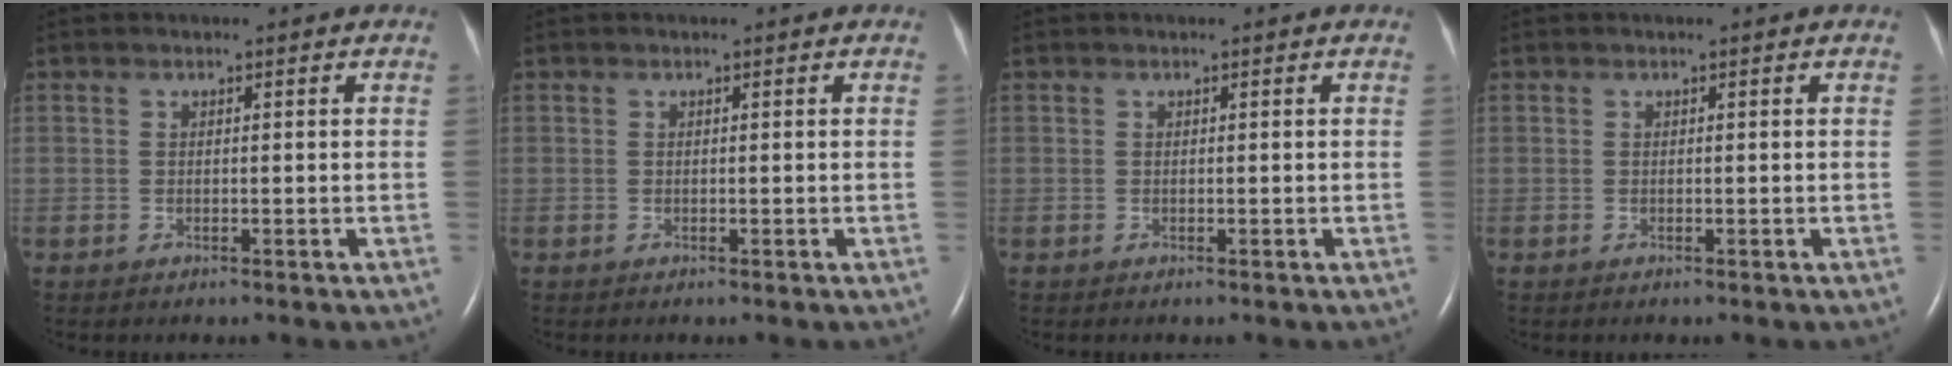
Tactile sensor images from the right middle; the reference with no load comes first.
{"total": 0.0}
{"total": 0.0}
{"total": 0.0}